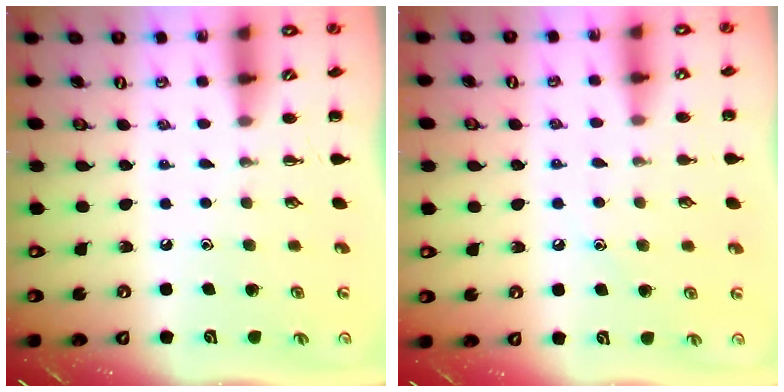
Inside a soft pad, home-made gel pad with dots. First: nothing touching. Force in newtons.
{"total": 7.3, "press": 7.0, "slide": 2.0}